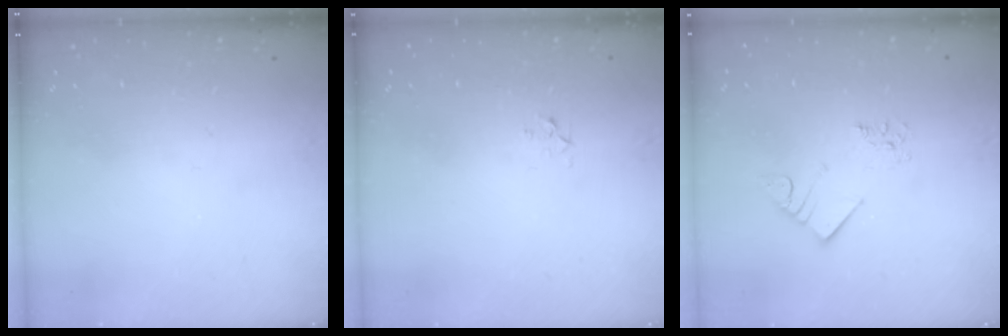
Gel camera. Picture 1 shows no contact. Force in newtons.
{"total": 2.3, "press": 2.3, "slide": 0.2}
{"total": 3.4, "press": 3.4, "slide": 0.2}